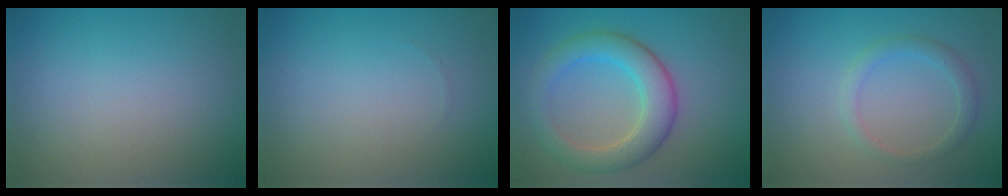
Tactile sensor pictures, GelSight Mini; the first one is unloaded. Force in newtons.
{"total": 0.0}
{"total": 5.0, "press": 5.0, "slide": 0.1}
{"total": 1.7, "press": 1.7, "slide": 0.2}